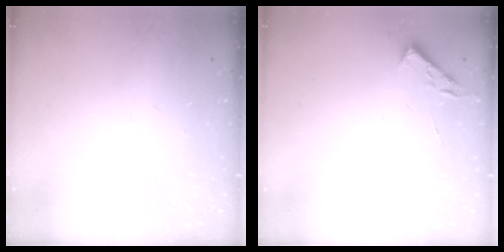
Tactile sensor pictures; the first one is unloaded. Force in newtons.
{"total": 2.7, "press": 2.7, "slide": 0.4}